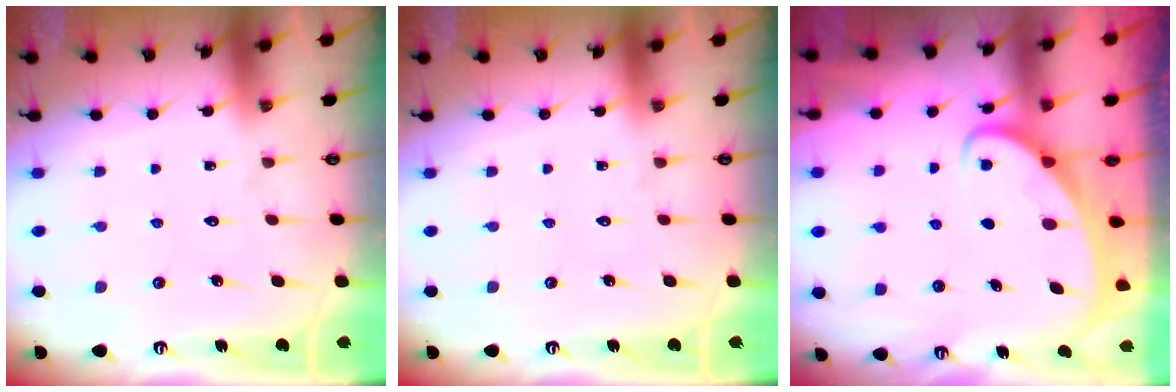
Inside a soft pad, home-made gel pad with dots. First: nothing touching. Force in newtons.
{"total": 0.0}
{"total": 2.0, "press": 2.0, "slide": 0.2}